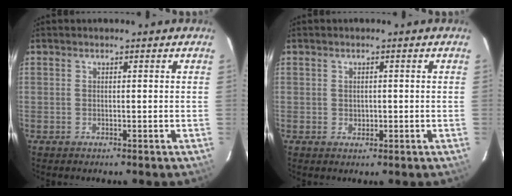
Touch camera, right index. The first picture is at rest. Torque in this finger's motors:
{"motor_torque": [-0.07, 0.03, -0.02, -0.01]}